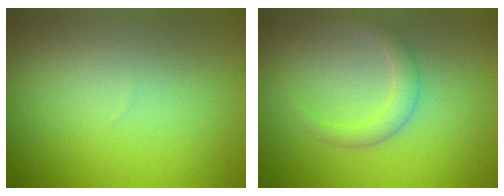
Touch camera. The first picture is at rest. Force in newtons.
{"total": 2.1, "press": 2.1, "slide": 0.1}